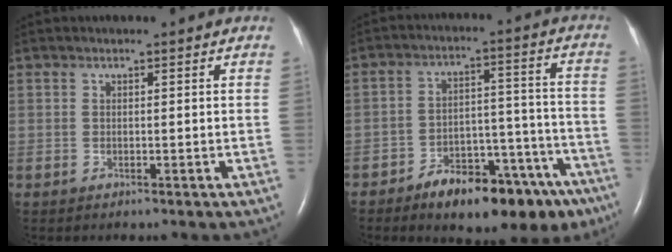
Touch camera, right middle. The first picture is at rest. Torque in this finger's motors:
{"motor_torque": [1.08, -1.06, 0.17, 0.06]}